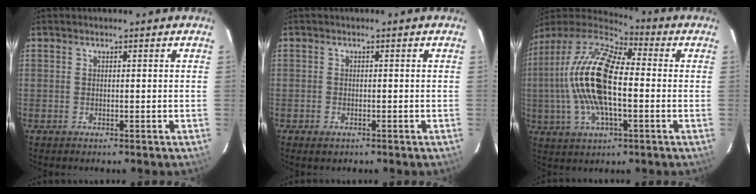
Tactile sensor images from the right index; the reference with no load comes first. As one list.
[{"total": 1.4, "force": [-0.9, 0.9, 0.6], "torque": [-0.010, -0.002, -0.014]}, {"total": 19.5, "force": [-0.5, 7.9, 17.8], "torque": [-0.350, 0.005, -0.020]}]